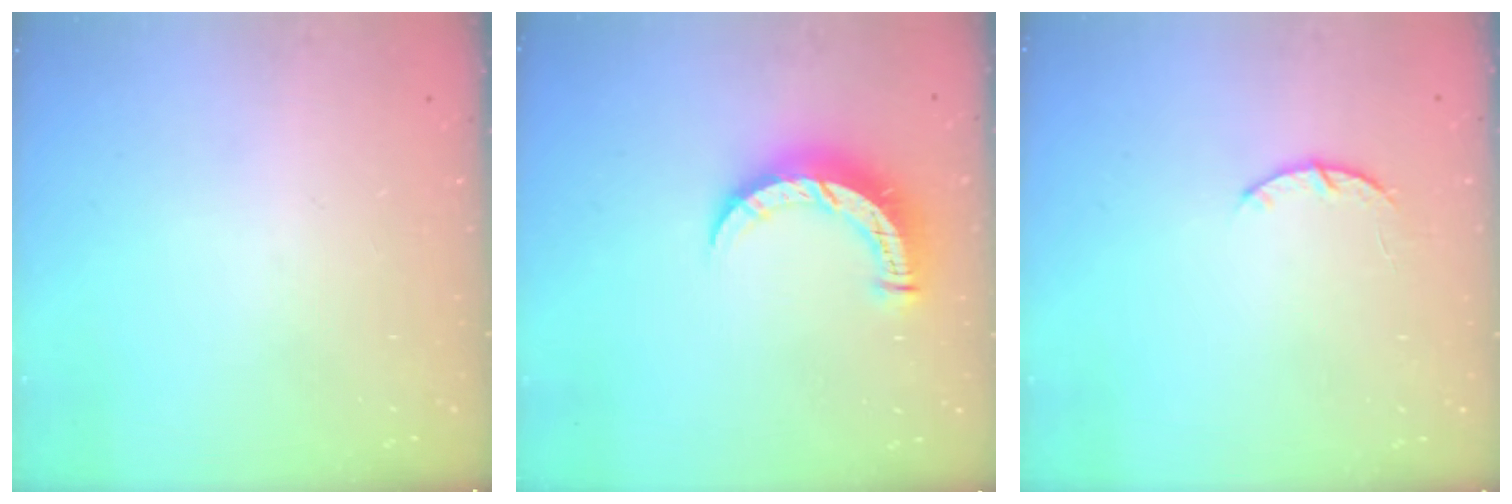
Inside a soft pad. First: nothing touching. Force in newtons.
{"total": 8.6, "press": 8.6, "slide": 0.6}
{"total": 3.0, "press": 2.9, "slide": 0.5}